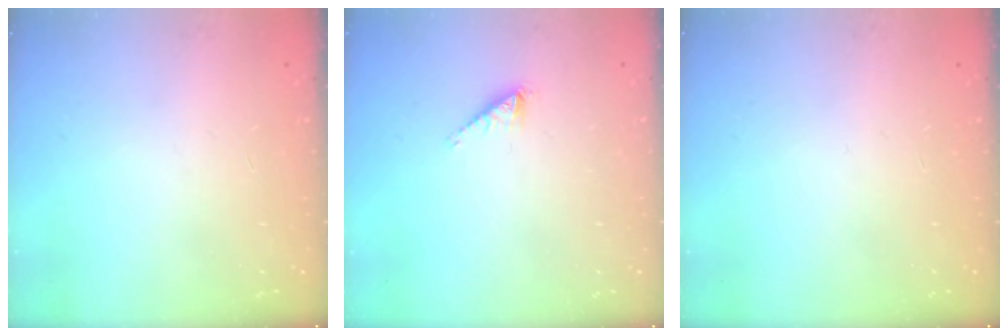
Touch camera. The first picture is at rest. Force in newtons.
{"total": 0.5, "press": 0.5, "slide": 0.1}
{"total": 0.0}